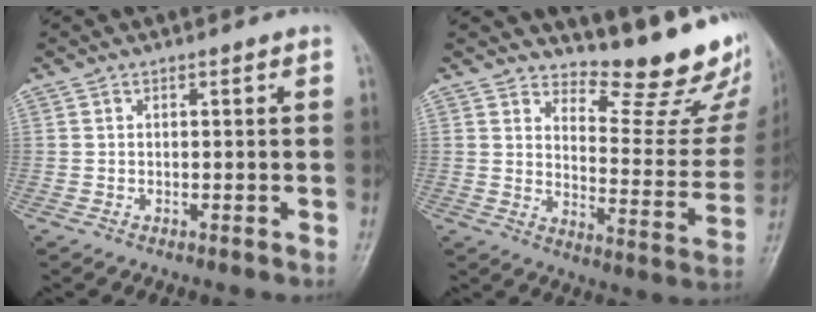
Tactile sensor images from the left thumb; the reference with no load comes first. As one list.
[{"total": 17.4, "force": [14.6, 5.2, 7.8], "torque": [-0.057, -0.141, 0.183]}]